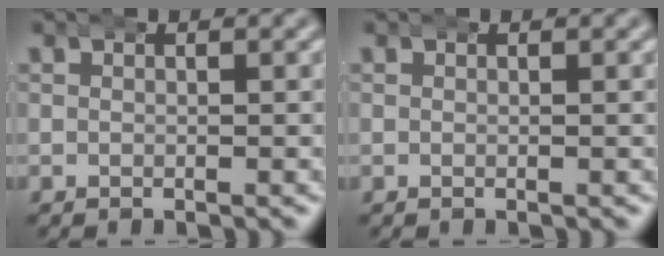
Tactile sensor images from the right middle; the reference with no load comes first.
{"total": 0.0}